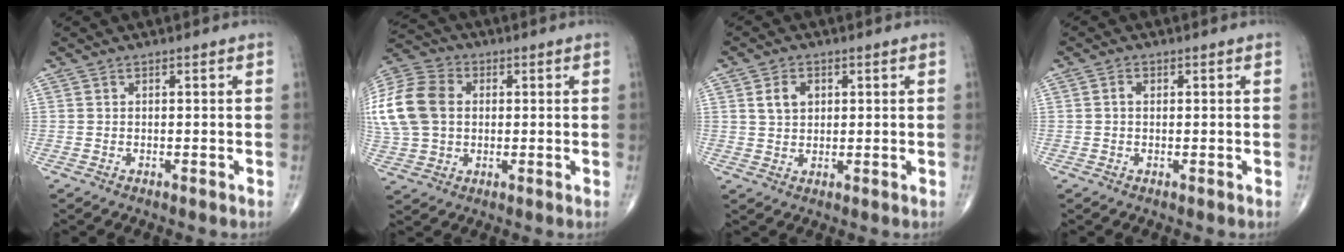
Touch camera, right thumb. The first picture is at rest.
{"total": 18.7, "force": [2.4, 14.2, 12.0], "torque": [-0.281, 0.028, 0.049]}
{"total": 4.1, "force": [1.4, 3.0, 2.5], "torque": [-0.032, -0.005, 0.025]}
{"total": 1.3, "force": [0.2, 0.9, 0.9], "torque": [-0.014, 0.005, 0.002]}